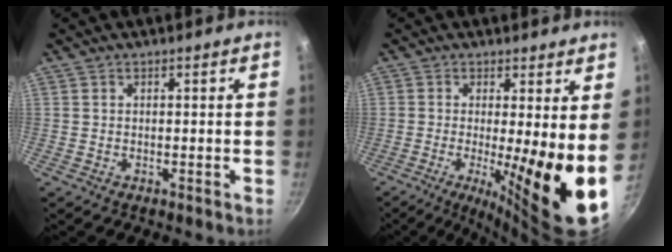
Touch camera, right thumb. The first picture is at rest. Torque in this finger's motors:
{"motor_torque": [2.48, 2.52, 1.82, -0.43, 0.30]}